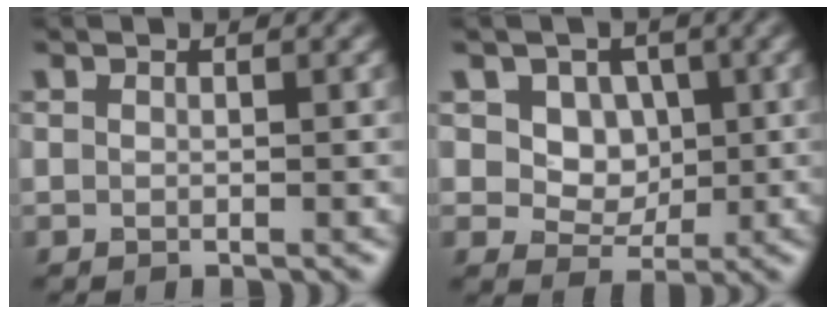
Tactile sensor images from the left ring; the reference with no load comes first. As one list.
[{"total": 6.1, "force": [2.1, 4.8, 3.0], "torque": [-0.067, -0.001, 0.035]}]